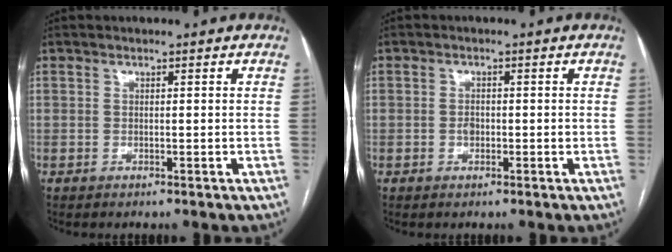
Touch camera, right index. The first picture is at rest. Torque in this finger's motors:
{"motor_torque": [0.27, -0.06, 0.21, 0.03]}